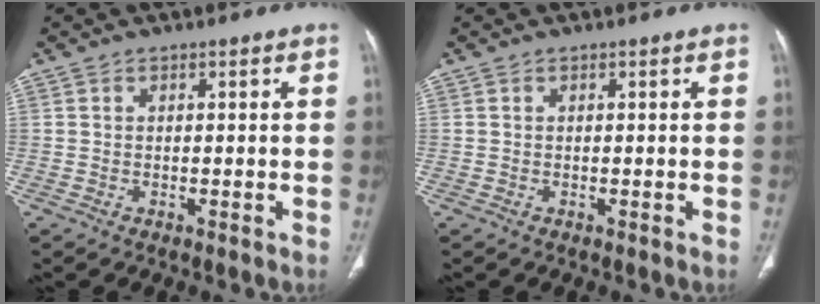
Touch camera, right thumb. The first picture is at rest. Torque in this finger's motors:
{"motor_torque": [0.00, 0.00, -0.07, -0.06, 0.00]}